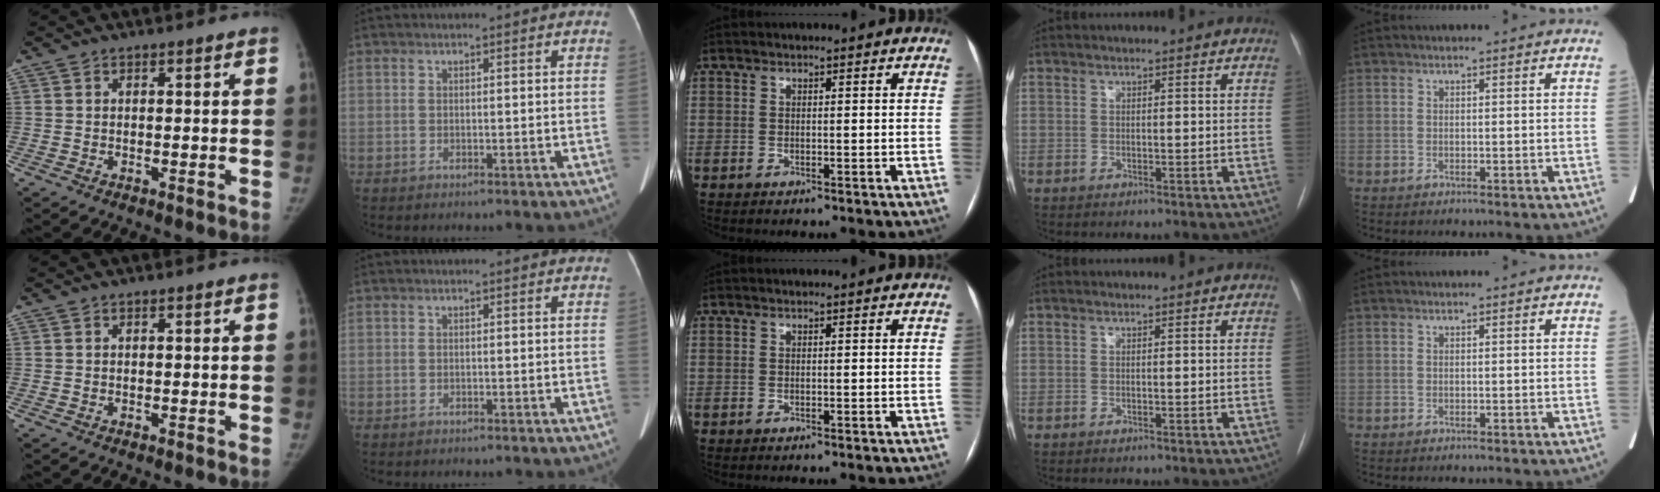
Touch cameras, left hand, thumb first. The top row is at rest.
{}